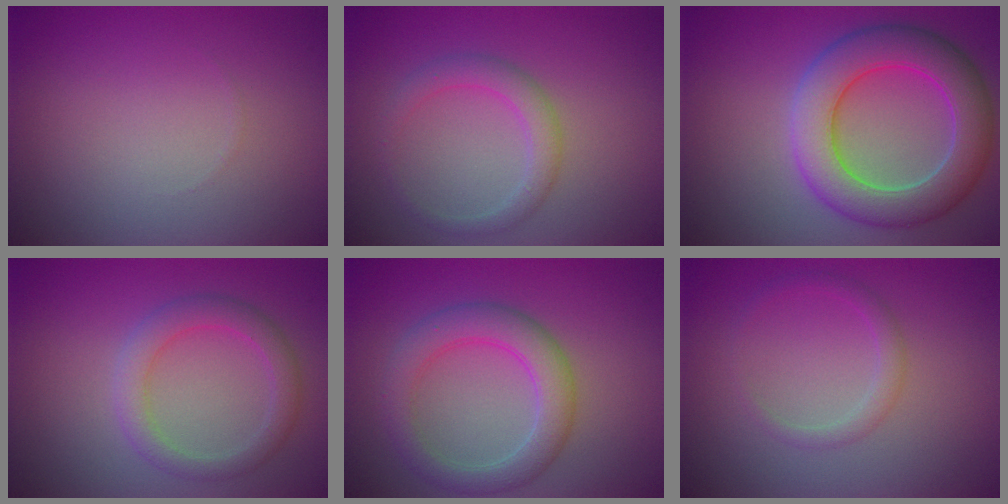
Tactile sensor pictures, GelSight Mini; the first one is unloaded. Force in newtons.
{"total": 2.5, "press": 2.5, "slide": 0.0}
{"total": 7.5, "press": 7.5, "slide": 0.4}
{"total": 3.0, "press": 3.0, "slide": 0.1}
{"total": 4.4, "press": 4.4, "slide": 0.1}
{"total": 1.5, "press": 1.5, "slide": 0.1}